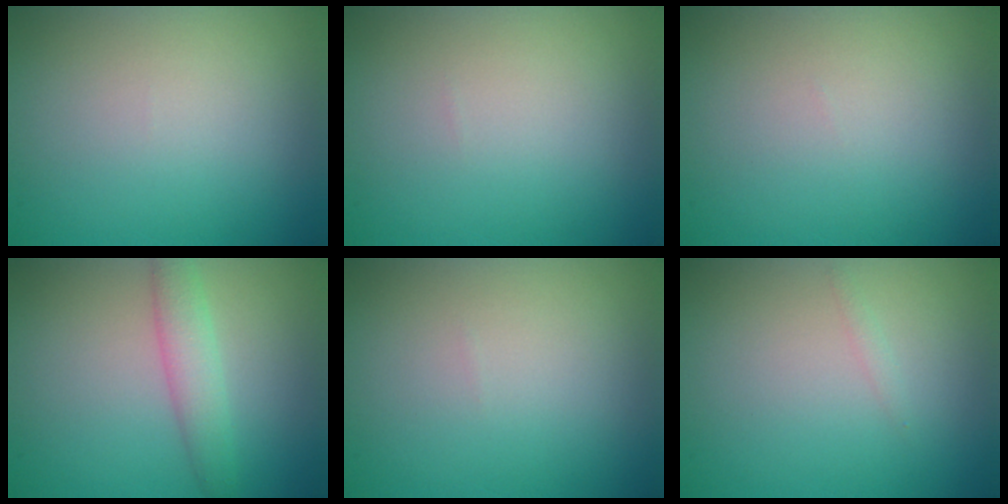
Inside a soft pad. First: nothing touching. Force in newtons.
{"total": 0.0}
{"total": 0.0}
{"total": 2.8, "press": 2.8, "slide": 0.1}
{"total": 0.0}
{"total": 0.6, "press": 0.6, "slide": 0.0}